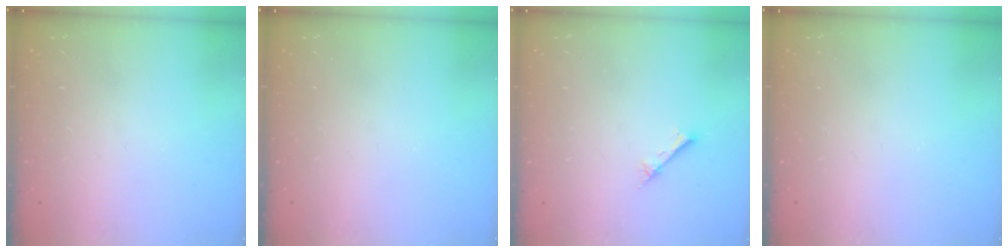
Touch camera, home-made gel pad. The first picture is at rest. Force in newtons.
{"total": 0.0}
{"total": 2.7, "press": 2.6, "slide": 0.3}
{"total": 0.0}